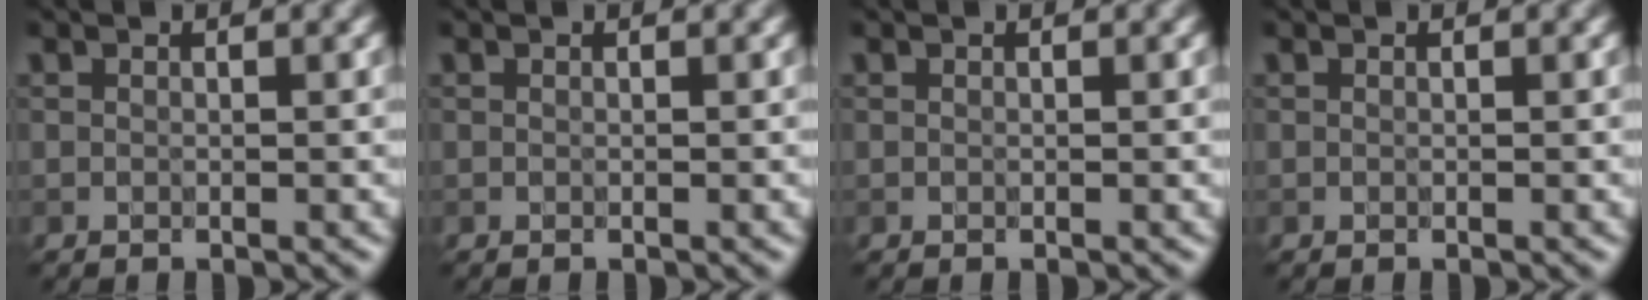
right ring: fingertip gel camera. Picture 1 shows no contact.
{"total": 0.0}
{"total": 0.0}
{"total": 0.0}